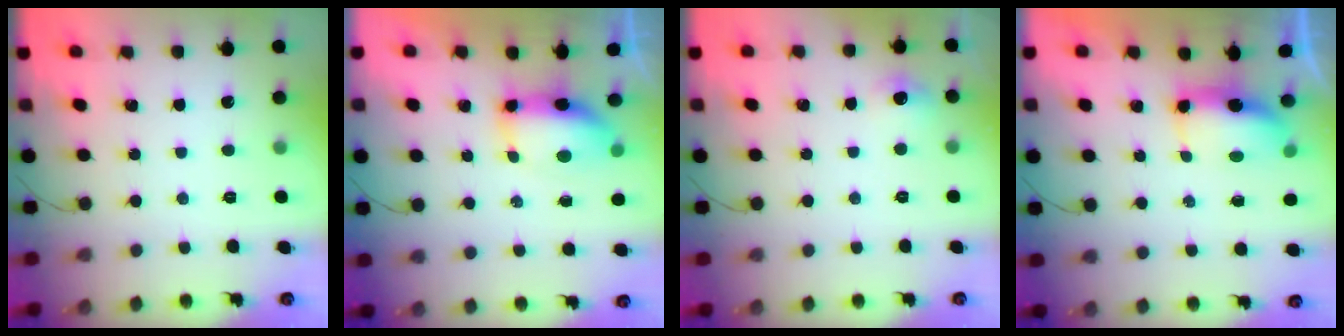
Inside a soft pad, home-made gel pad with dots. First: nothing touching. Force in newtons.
{"total": 7.9, "press": 7.8, "slide": 1.1}
{"total": 12.5, "press": 5.7, "slide": 11.1}
{"total": 6.3, "press": 6.2, "slide": 0.7}